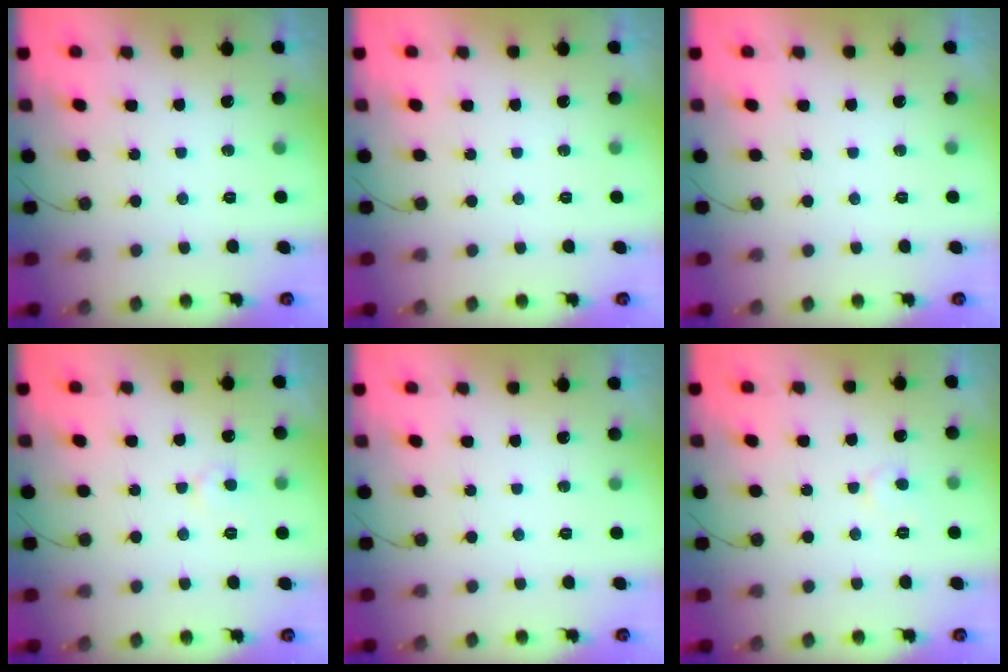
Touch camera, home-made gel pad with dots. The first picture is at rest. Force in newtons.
{"total": 0.0}
{"total": 0.0}
{"total": 4.7, "press": 4.7, "slide": 0.2}
{"total": 0.0}
{"total": 4.4, "press": 4.4, "slide": 0.5}